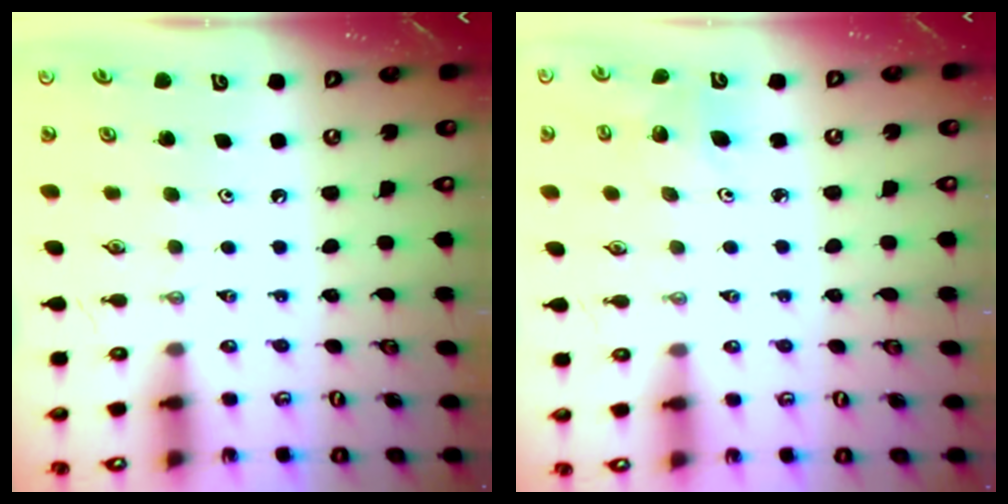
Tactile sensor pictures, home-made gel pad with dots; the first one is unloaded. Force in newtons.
{"total": 4.7, "press": 4.3, "slide": 1.9}